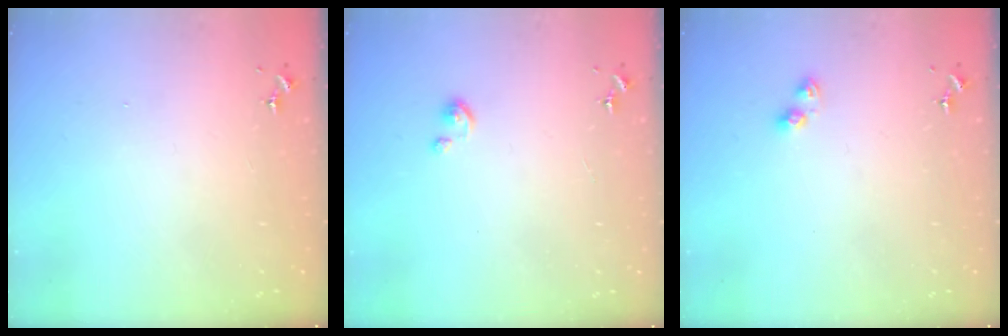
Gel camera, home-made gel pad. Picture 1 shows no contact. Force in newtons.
{"total": 2.4, "press": 2.4, "slide": 0.3}
{"total": 5.0, "press": 5.0, "slide": 0.5}